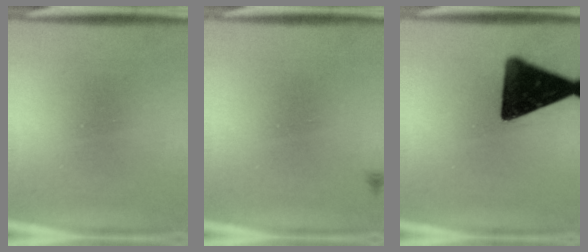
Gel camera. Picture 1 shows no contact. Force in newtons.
{"total": 0.9}
{"total": 15.9}